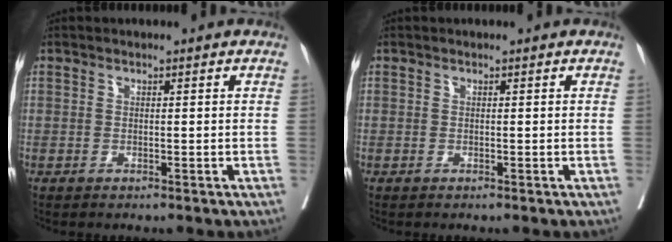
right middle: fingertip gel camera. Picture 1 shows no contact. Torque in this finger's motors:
{"motor_torque": [-0.27, -0.26, 0.00, 0.00]}